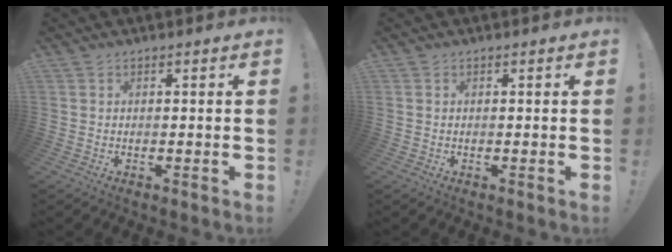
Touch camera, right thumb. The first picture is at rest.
{"total": 0.0}